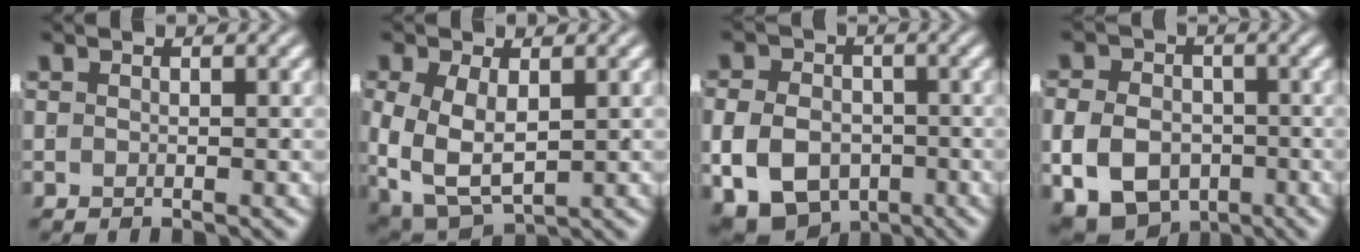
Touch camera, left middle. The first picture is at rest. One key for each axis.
{"total": 7.5, "fx": -1.2, "fy": 5.7, "fz": 4.7, "tx": -0.113, "ty": -0.042, "tz": 0.002}
{"total": 10.5, "fx": -4.2, "fy": 8.5, "fz": 4.5, "tx": -0.093, "ty": -0.046, "tz": -0.061}
{"total": 10.3, "fx": -4.1, "fy": 8.3, "fz": 4.4, "tx": -0.085, "ty": -0.044, "tz": -0.061}